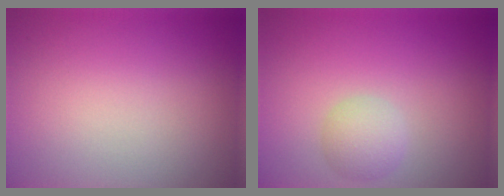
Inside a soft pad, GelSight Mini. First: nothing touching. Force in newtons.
{"total": 2.3, "press": 2.3, "slide": 0.2}